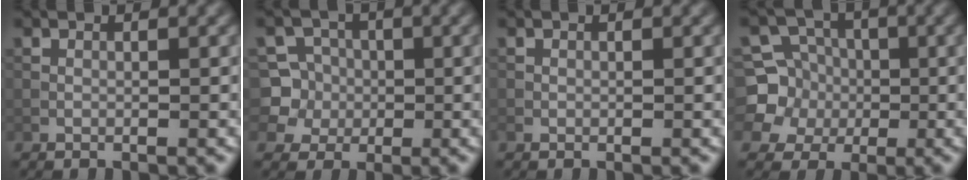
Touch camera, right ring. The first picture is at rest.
{"total": 5.5, "force": [-0.1, 5.4, 0.9], "torque": [-0.009, 0.015, -0.001]}
{"total": 0.6, "force": [-0.3, 0.5, 0.2], "torque": [-0.002, -0.003, -0.006]}
{"total": 6.8, "force": [-0.7, 6.6, 1.3], "torque": [-0.033, 0.024, -0.039]}